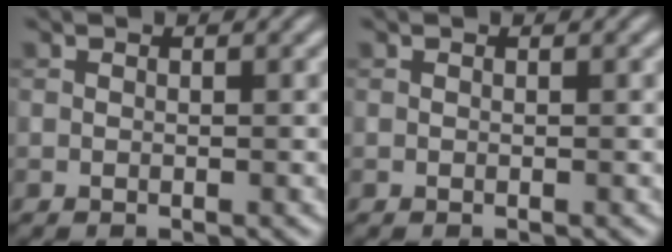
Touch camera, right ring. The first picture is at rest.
{"total": 0.0}